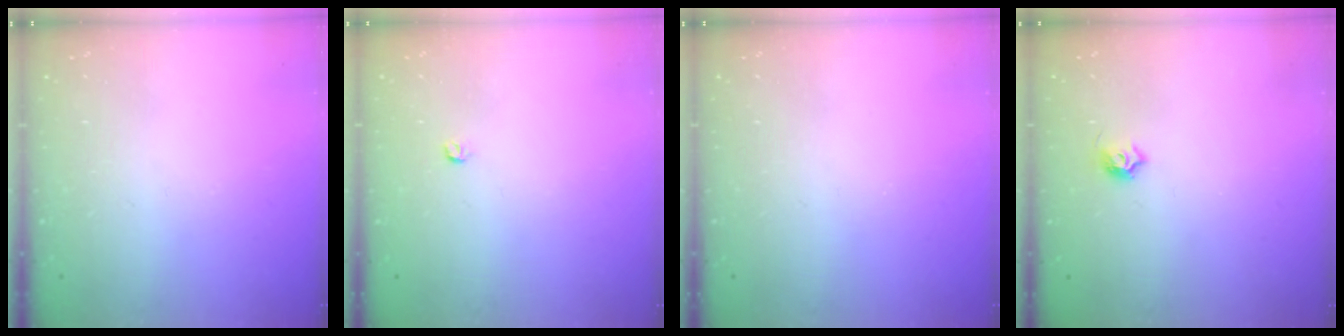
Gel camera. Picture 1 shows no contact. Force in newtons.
{"total": 3.0, "press": 2.9, "slide": 0.4}
{"total": 0.0}
{"total": 5.0, "press": 4.9, "slide": 0.7}